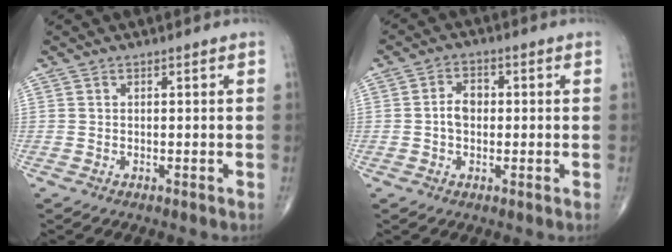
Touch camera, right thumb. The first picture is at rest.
{"total": 4.5, "force": [-0.1, 3.2, 3.1], "torque": [-0.046, 0.014, -0.008]}